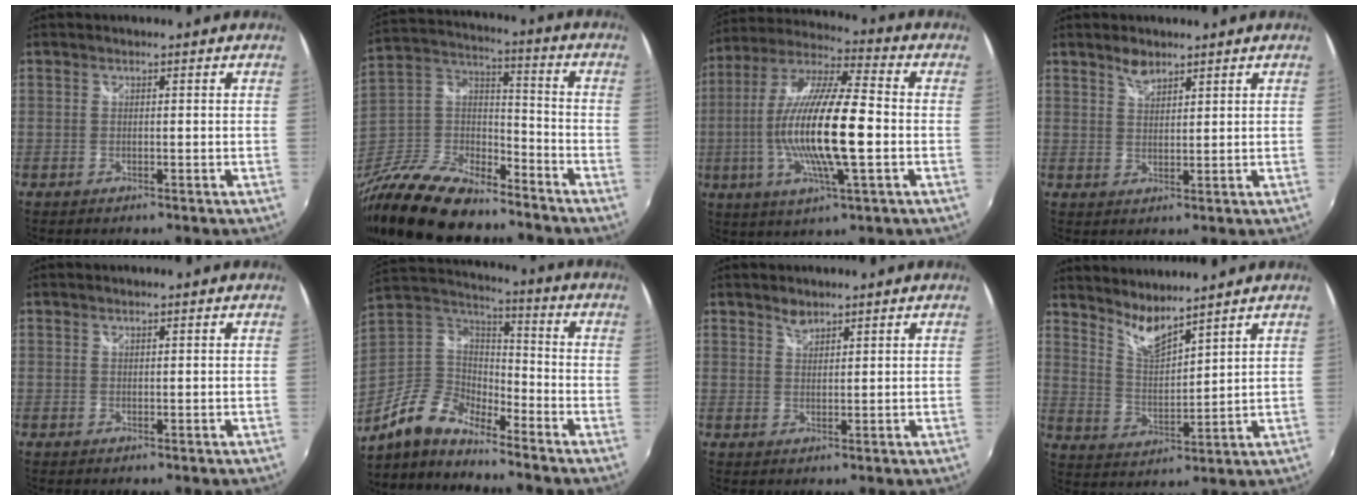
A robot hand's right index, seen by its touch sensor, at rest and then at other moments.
{"total": 23.2, "force": [-16.4, 10.6, 12.6], "torque": [-0.296, -0.007, -0.291]}
{"total": 19.0, "force": [-2.7, 3.2, 18.5], "torque": [-0.350, -0.009, -0.054]}
{"total": 3.0, "force": [2.5, 1.2, 1.3], "torque": [-0.018, 0.003, 0.044]}
{"total": 0.0}
{"total": 12.1, "force": [-9.5, 4.7, 5.8], "torque": [-0.124, 0.007, -0.195]}
{"total": 2.2, "force": [1.9, 0.8, 0.6], "torque": [-0.007, 0.001, 0.034]}
{"total": 7.0, "force": [6.2, 0.6, 3.1], "torque": [-0.057, -0.013, 0.122]}